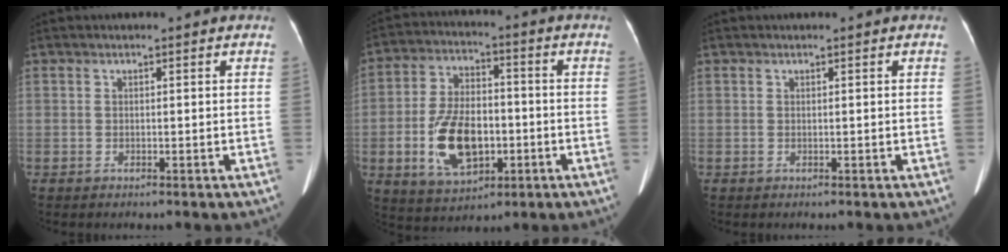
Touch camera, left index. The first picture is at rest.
{"total": 12.4, "force": [-3.1, 6.9, 9.9], "torque": [-0.201, 0.007, -0.046]}
{"total": 0.0}